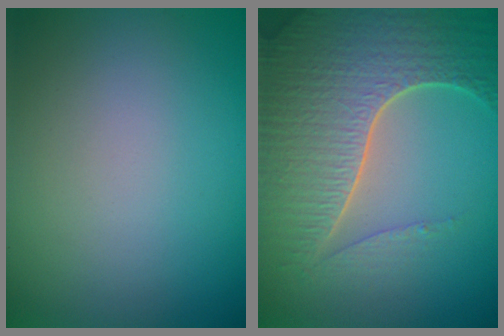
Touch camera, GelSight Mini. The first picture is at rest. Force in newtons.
{"total": 7.1, "press": 5.2, "slide": 4.9}